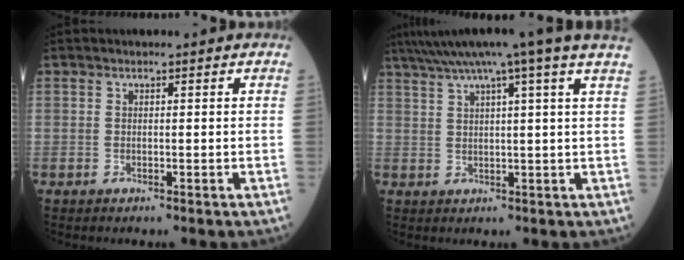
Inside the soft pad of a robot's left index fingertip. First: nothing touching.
{"total": 12.4, "force": [9.4, -2.0, 7.8], "torque": [-0.130, 0.020, 0.120]}